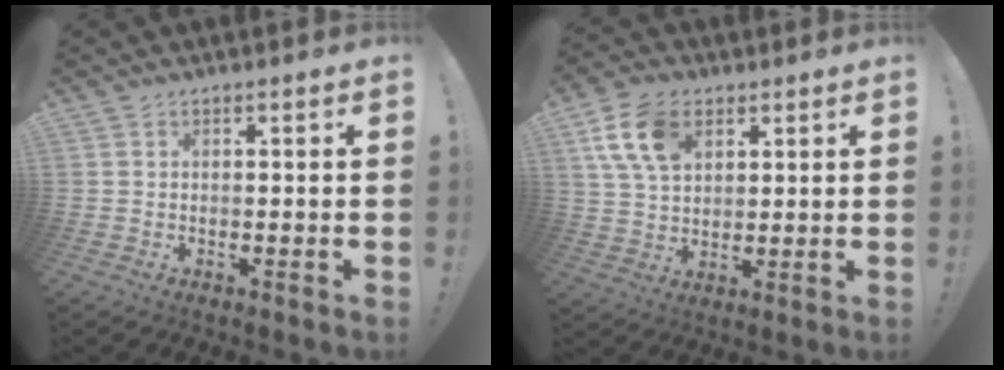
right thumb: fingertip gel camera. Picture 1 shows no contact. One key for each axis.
{"total": 12.7, "fx": 5.4, "fy": 8.5, "fz": 7.7, "tx": -0.150, "ty": -0.003, "tz": 0.104}